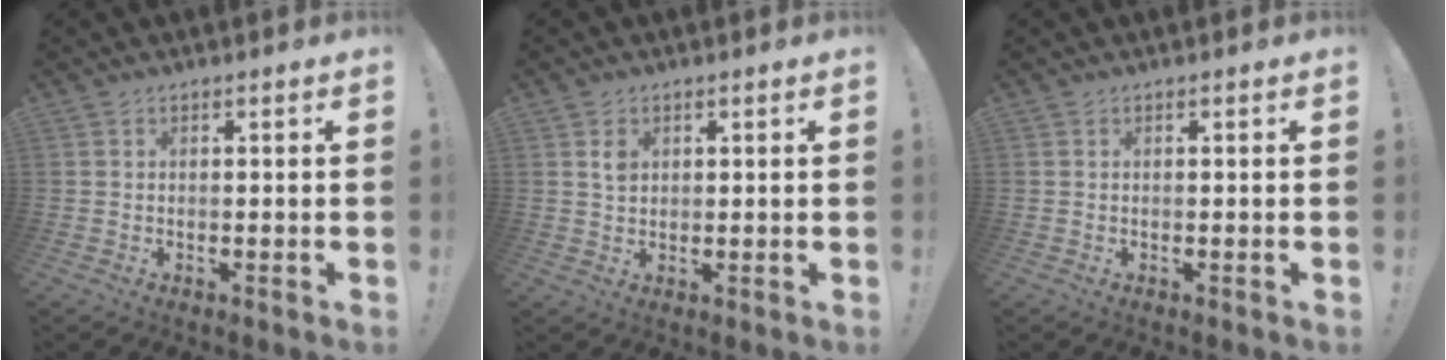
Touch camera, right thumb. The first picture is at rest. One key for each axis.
{"total": 2.6, "fx": 1.0, "fy": 1.9, "fz": 1.4, "tx": -0.009, "ty": -0.006, "tz": 0.015}
{"total": 0.0}